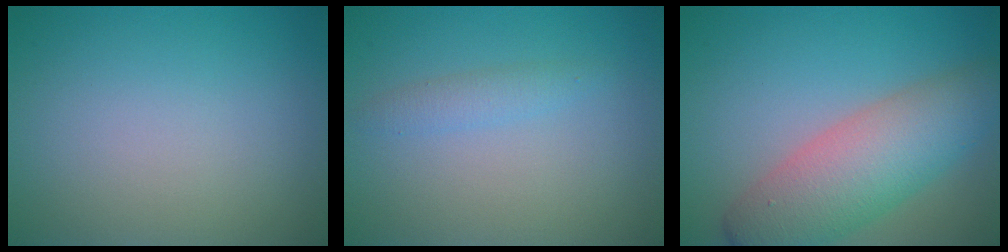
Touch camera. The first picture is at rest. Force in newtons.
{"total": 1.4, "press": 1.4, "slide": 0.0}
{"total": 7.6, "press": 7.6, "slide": 0.4}